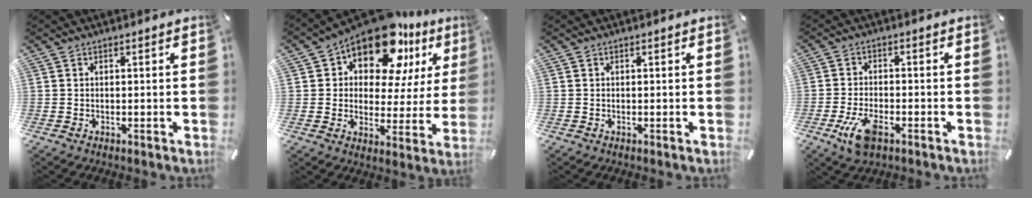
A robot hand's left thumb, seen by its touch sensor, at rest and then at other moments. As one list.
[{"total": 16.3, "force": [11.3, 8.1, 8.4], "torque": [-0.142, -0.080, 0.197]}, {"total": 0.0}, {"total": 6.9, "force": [-3.5, 3.2, 5.1], "torque": [-0.115, 0.004, -0.064]}]